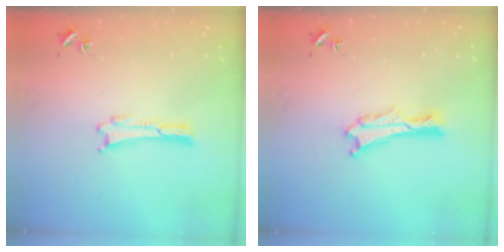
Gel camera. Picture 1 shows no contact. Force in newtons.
{"total": 1.1, "press": 1.1, "slide": 0.2}